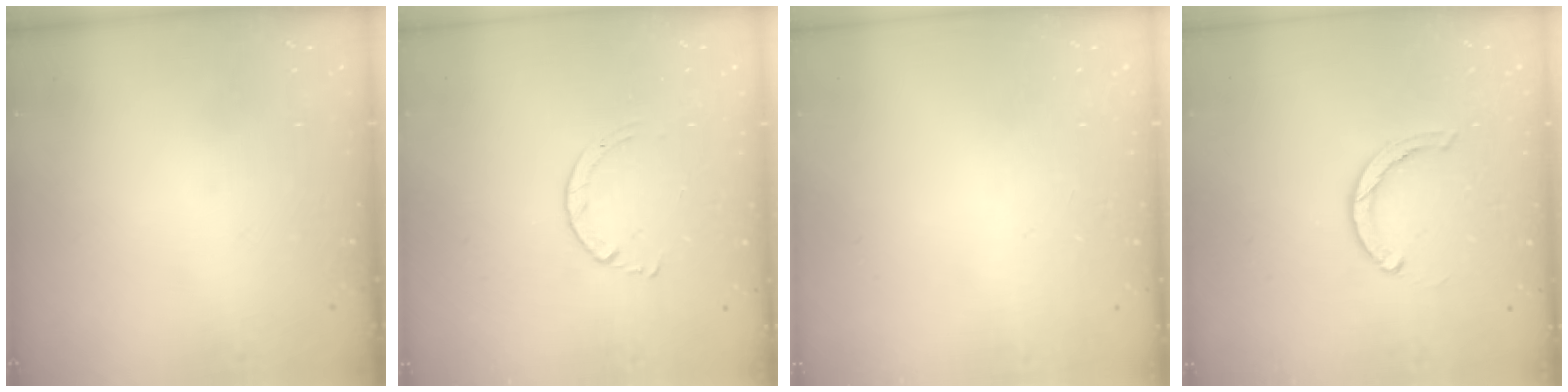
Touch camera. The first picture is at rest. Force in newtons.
{"total": 1.7, "press": 1.7, "slide": 0.2}
{"total": 2.5, "press": 2.5, "slide": 0.2}
{"total": 3.5, "press": 3.4, "slide": 0.5}